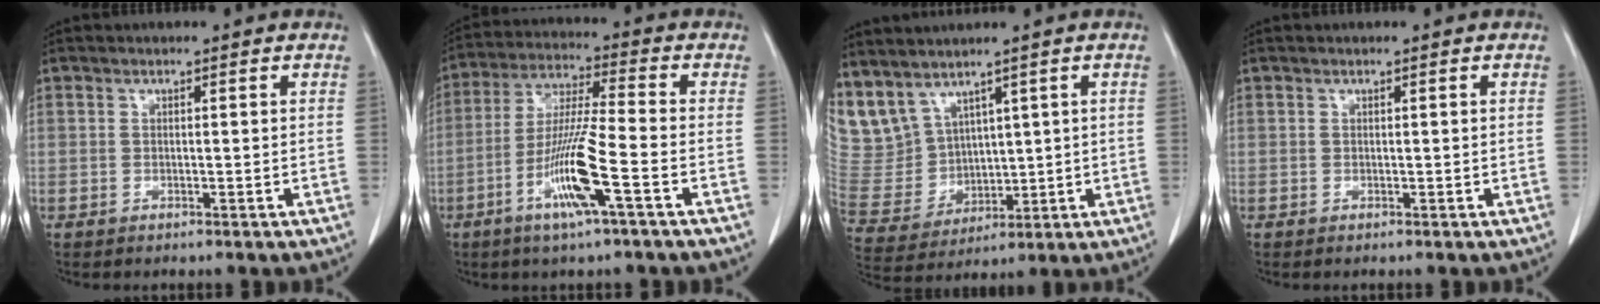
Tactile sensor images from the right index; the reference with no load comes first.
{"total": 11.6, "force": [-4.7, -0.2, 10.6], "torque": [-0.212, -0.011, -0.093]}
{"total": 9.8, "force": [7.4, 5.7, 3.0], "torque": [-0.086, 0.013, 0.179]}
{"total": 0.0}